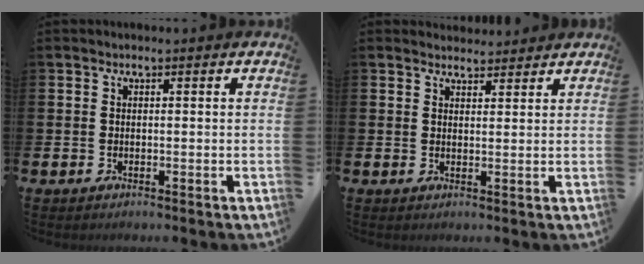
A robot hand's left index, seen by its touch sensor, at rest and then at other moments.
{"total": 2.6, "force": [2.5, 0.7, -0.3], "torque": [0.009, -0.014, 0.045]}